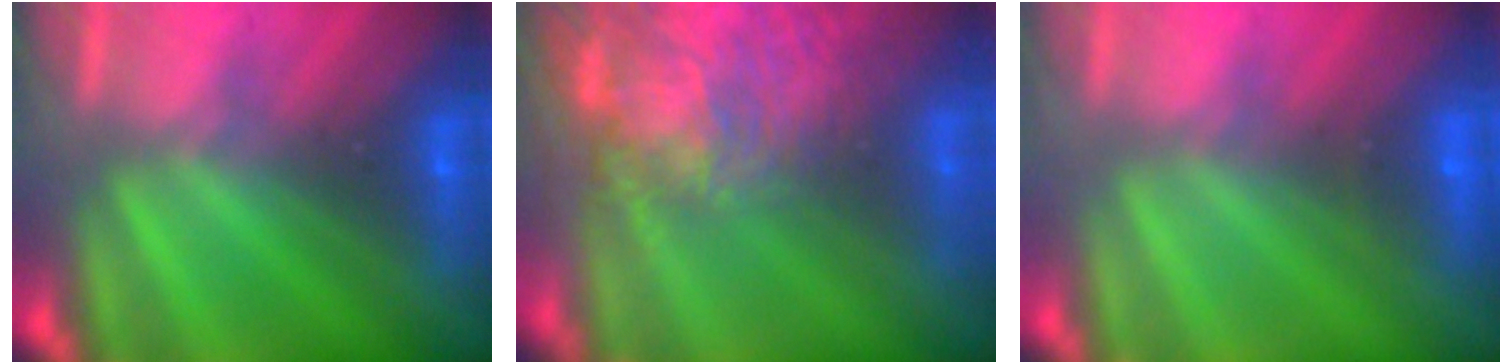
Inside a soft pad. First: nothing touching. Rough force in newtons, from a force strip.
{"total": 8.1}
{"total": 1.8}